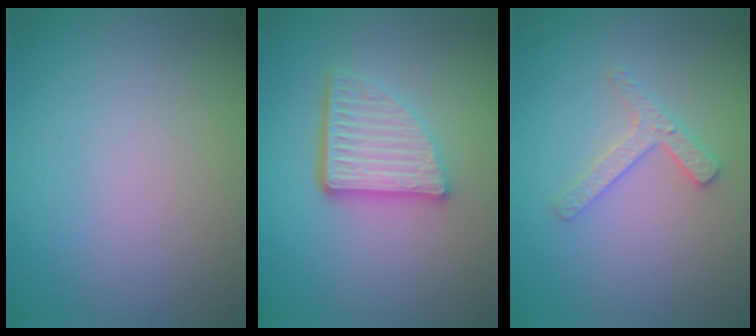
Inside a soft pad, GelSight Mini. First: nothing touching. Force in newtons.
{"total": 5.0, "press": 3.6, "slide": 3.6}
{"total": 2.3, "press": 2.2, "slide": 0.4}